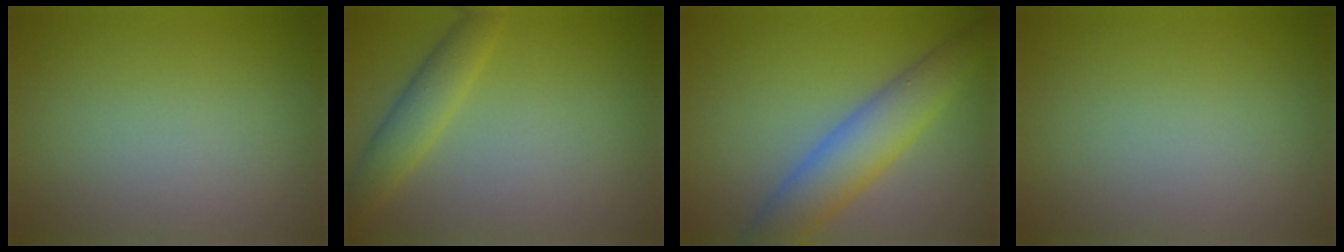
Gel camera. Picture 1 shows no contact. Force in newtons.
{"total": 2.9, "press": 2.9, "slide": 0.1}
{"total": 5.7, "press": 5.7, "slide": 0.1}
{"total": 0.0}